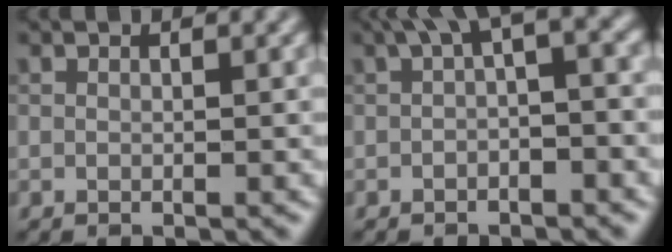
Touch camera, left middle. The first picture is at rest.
{"total": 3.6, "force": [0.7, 1.1, 3.4], "torque": [-0.047, 0.016, 0.004]}